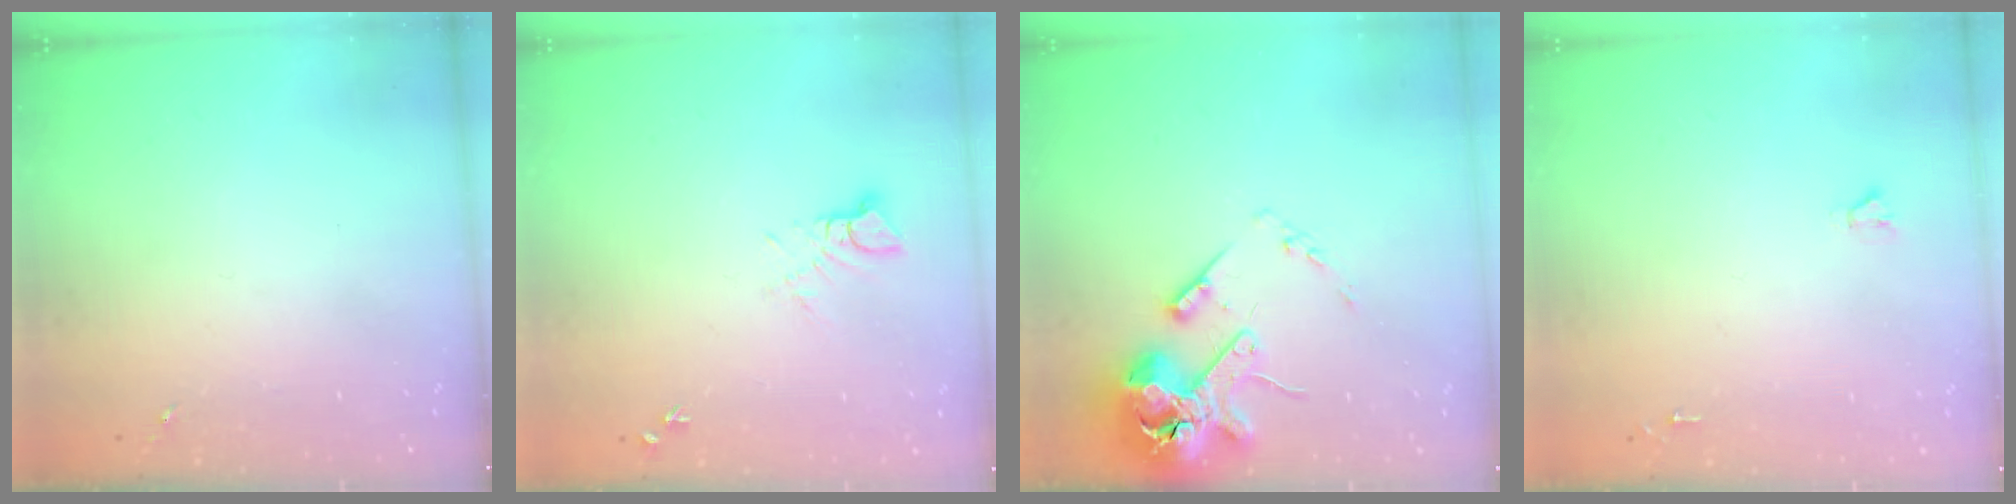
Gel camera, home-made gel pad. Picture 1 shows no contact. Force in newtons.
{"total": 5.9, "press": 5.9, "slide": 0.6}
{"total": 15.9, "press": 15.7, "slide": 2.5}
{"total": 1.6, "press": 1.6, "slide": 0.1}